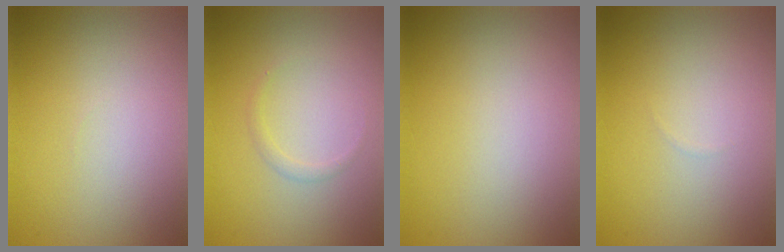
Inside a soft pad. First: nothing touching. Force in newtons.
{"total": 0.8, "press": 0.8, "slide": 0.1}
{"total": 0.0}
{"total": 0.0}